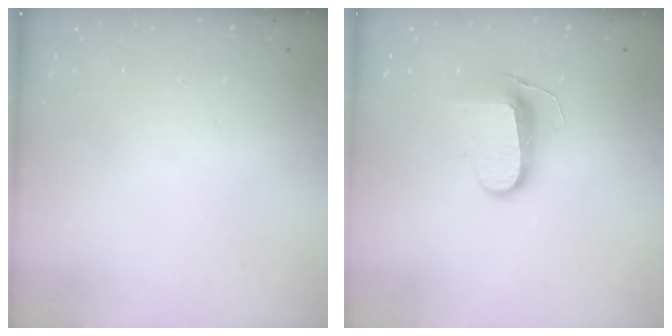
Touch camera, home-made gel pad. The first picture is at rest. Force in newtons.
{"total": 8.9, "press": 8.9, "slide": 0.2}